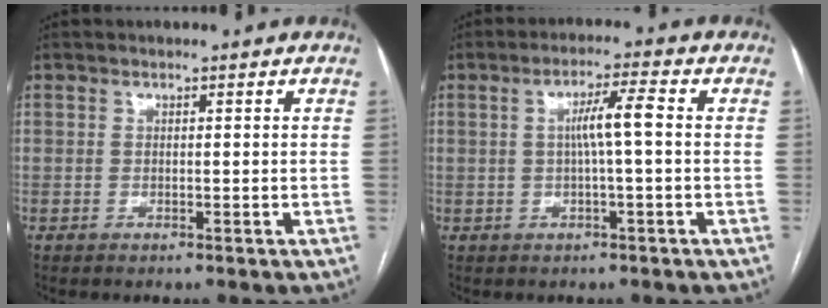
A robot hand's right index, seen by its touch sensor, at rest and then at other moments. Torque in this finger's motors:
{"motor_torque": [0.79, 0.13, 0.32, 0.09]}